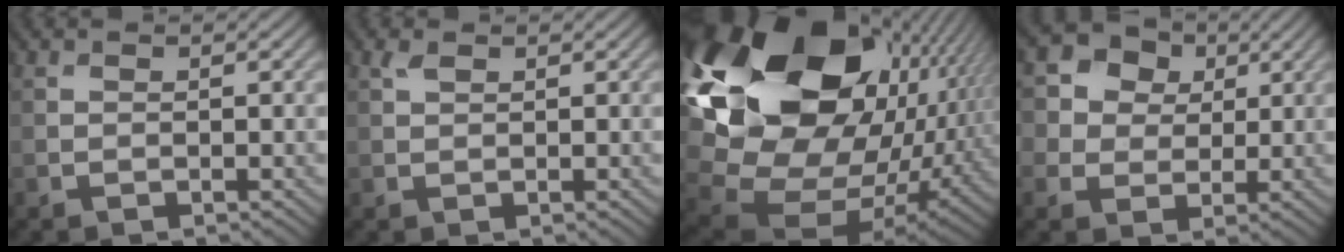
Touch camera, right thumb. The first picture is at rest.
{"total": 1.1, "force": [0.7, 0.5, 0.6], "torque": [-0.019, 0.002, 0.015]}
{"total": 22.0, "force": [6.0, 15.4, 14.5], "torque": [-0.324, -0.014, 0.143]}
{"total": 8.3, "force": [3.2, 7.0, 3.1], "torque": [-0.102, 0.021, 0.050]}